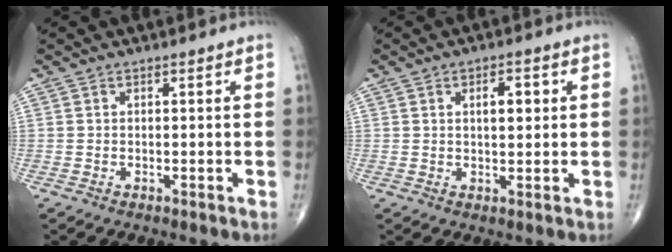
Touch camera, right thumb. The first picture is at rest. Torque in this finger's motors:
{"motor_torque": [0.55, 2.49, 0.53, 0.35, 0.03]}